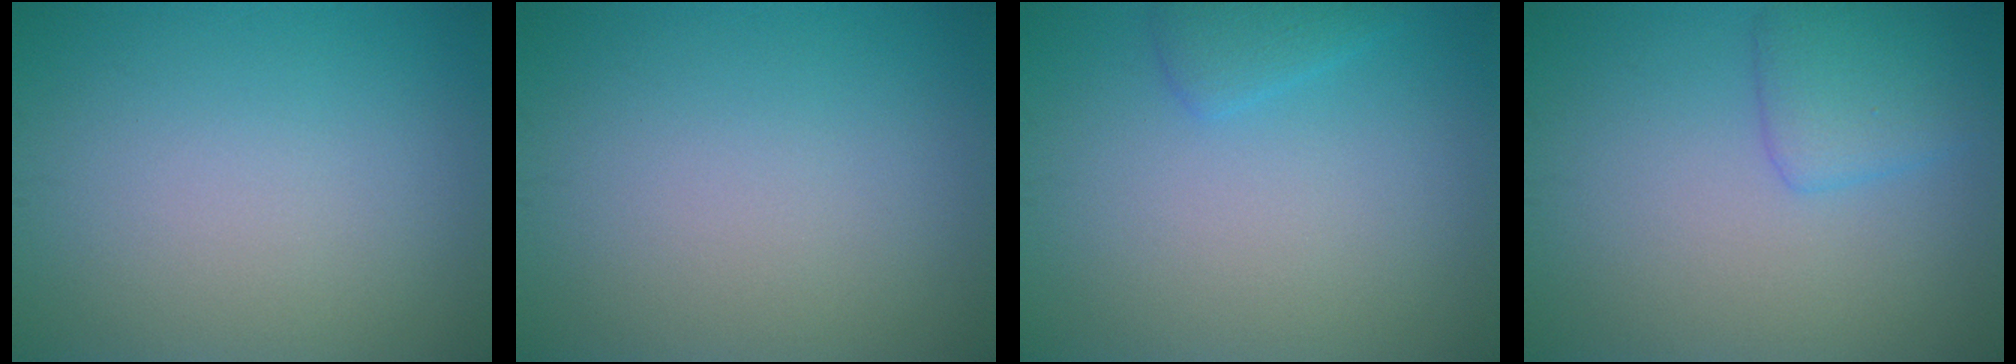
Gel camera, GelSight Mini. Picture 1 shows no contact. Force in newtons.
{"total": 0.0}
{"total": 1.6, "press": 1.6, "slide": 0.1}
{"total": 2.7, "press": 2.7, "slide": 0.1}